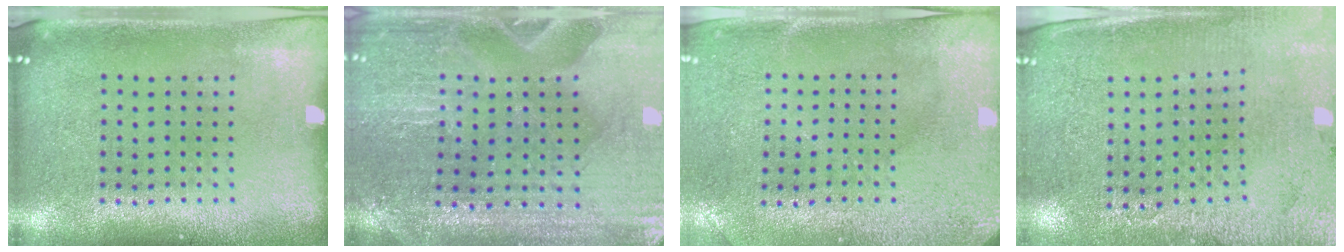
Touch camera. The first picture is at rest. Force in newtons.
{"total": 1.2, "press": 1.2, "slide": 0.0}
{"total": 3.0, "press": 2.3, "slide": 1.9}
{"total": 3.0, "press": 2.9, "slide": 0.8}